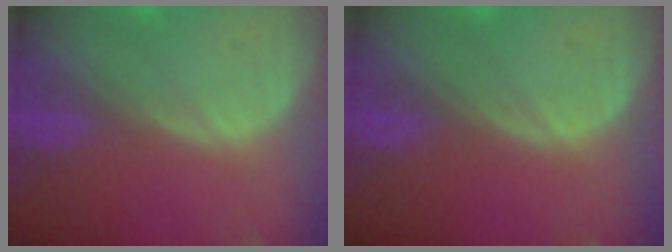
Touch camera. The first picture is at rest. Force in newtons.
{"total": 0.0}